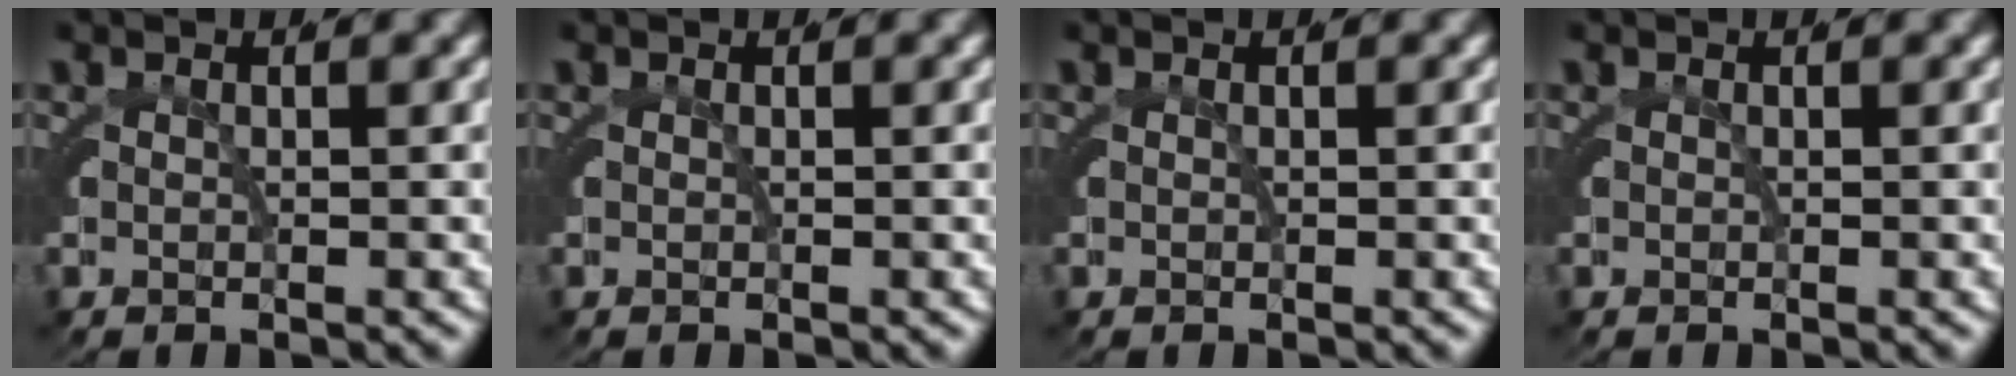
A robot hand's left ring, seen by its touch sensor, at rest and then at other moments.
{"total": 0.0}
{"total": 0.0}
{"total": 0.0}